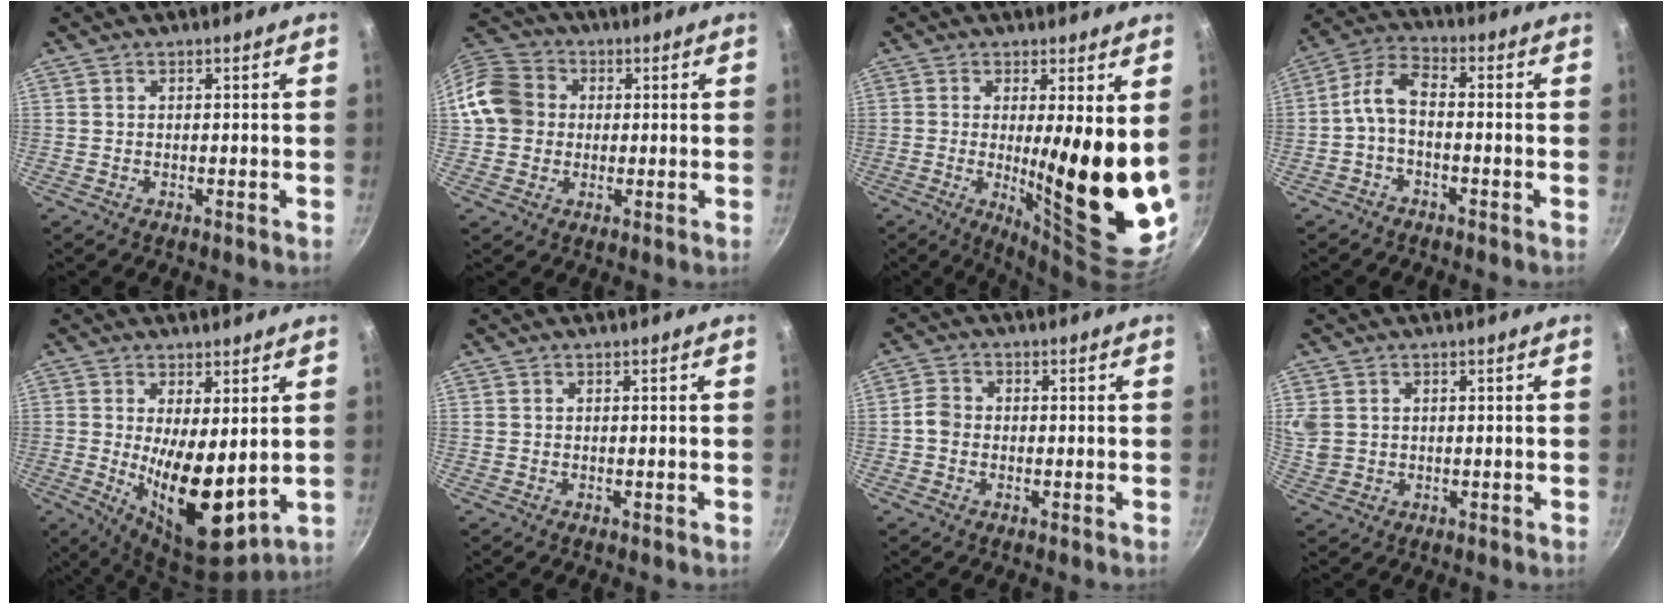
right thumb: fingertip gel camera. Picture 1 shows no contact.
{"total": 11.6, "force": [0.7, 10.3, 5.4], "torque": [-0.079, 0.024, -0.004]}
{"total": 17.2, "force": [0.9, 3.6, 16.8], "torque": [-0.218, -0.051, 0.021]}
{"total": 6.4, "force": [-1.9, 3.3, 5.2], "torque": [-0.111, 0.035, -0.046]}
{"total": 13.4, "force": [0.5, 5.4, 12.2], "torque": [-0.187, -0.035, 0.022]}
{"total": 0.0}
{"total": 3.1, "force": [-0.7, 2.7, 1.5], "torque": [-0.024, 0.013, -0.020]}
{"total": 5.5, "force": [1.7, 4.5, 2.8], "torque": [-0.052, -0.003, 0.040]}